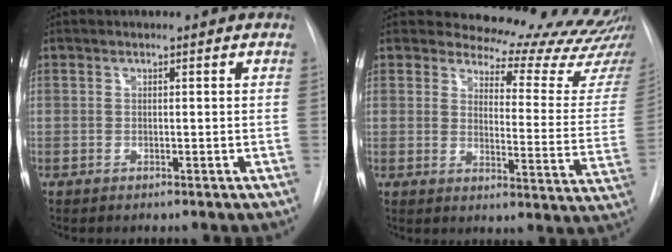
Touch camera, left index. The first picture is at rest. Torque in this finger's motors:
{"motor_torque": [0.89, -1.25, 0.12, -0.06]}